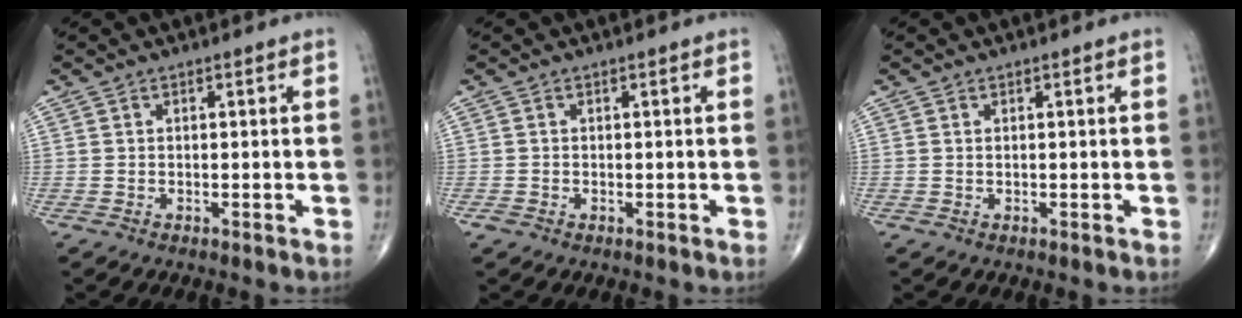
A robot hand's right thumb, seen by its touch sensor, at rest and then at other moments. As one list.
[{"total": 0.8, "force": [-0.3, 0.6, 0.4], "torque": [-0.010, 0.000, -0.005]}, {"total": 0.0}]